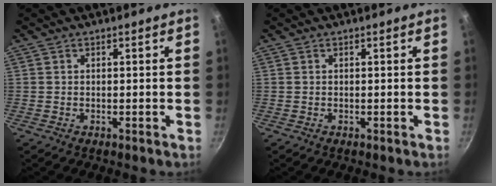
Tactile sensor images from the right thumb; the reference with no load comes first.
{"total": 0.0}